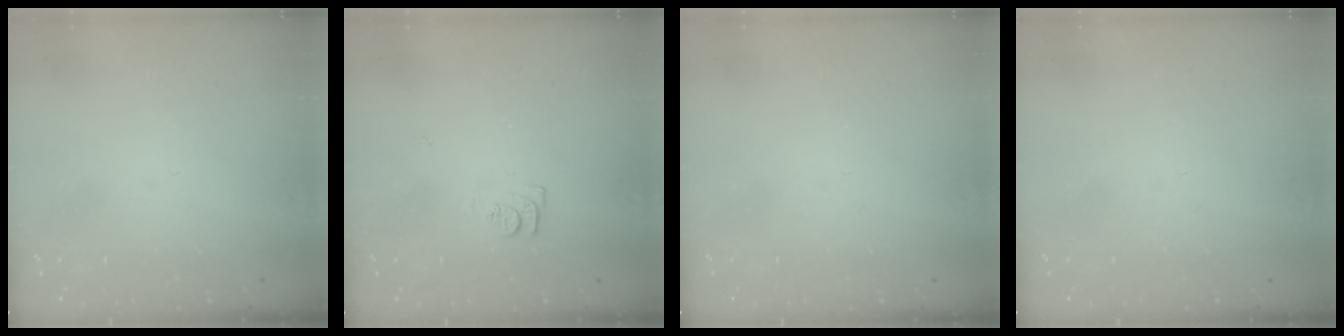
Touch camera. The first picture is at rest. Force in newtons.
{"total": 7.0, "press": 7.0, "slide": 0.6}
{"total": 0.0}
{"total": 0.0}